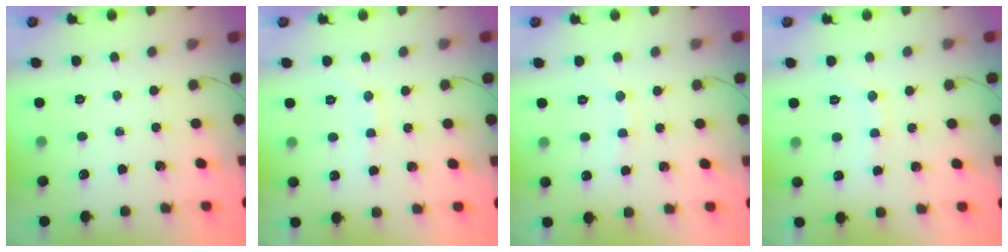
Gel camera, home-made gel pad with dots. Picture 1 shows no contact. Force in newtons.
{"total": 7.3, "press": 7.2, "slide": 1.4}
{"total": 7.6, "press": 7.4, "slide": 1.5}
{"total": 8.3, "press": 8.2, "slide": 1.4}